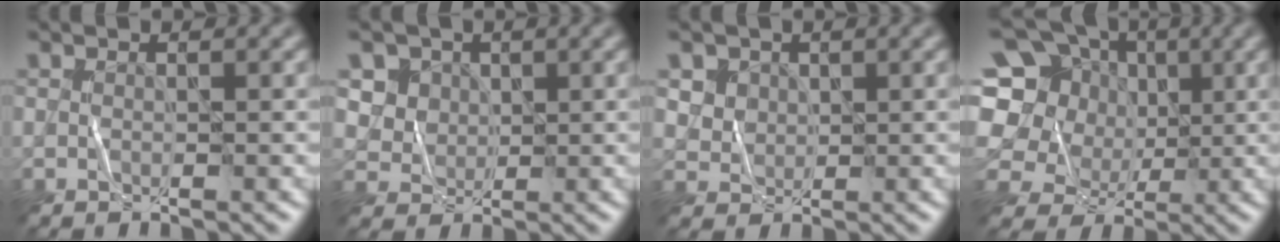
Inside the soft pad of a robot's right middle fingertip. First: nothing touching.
{"total": 5.0, "force": [2.1, 4.2, 1.9], "torque": [-0.043, 0.002, 0.036]}
{"total": 3.9, "force": [1.8, 3.1, 1.4], "torque": [-0.046, 0.002, 0.040]}
{"total": 14.8, "force": [1.7, 13.3, 6.1], "torque": [-0.166, 0.036, 0.012]}